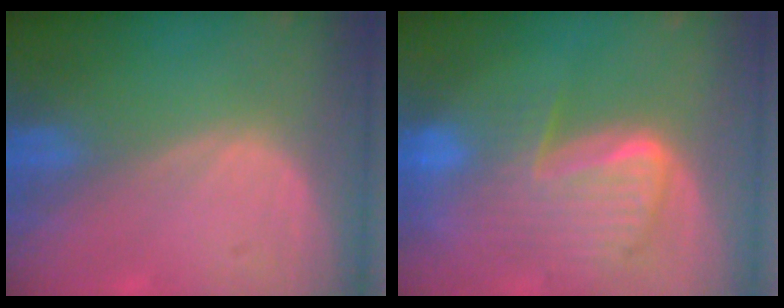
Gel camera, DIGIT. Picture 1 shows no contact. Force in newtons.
{"total": 9.9, "press": 8.6, "slide": 4.9}